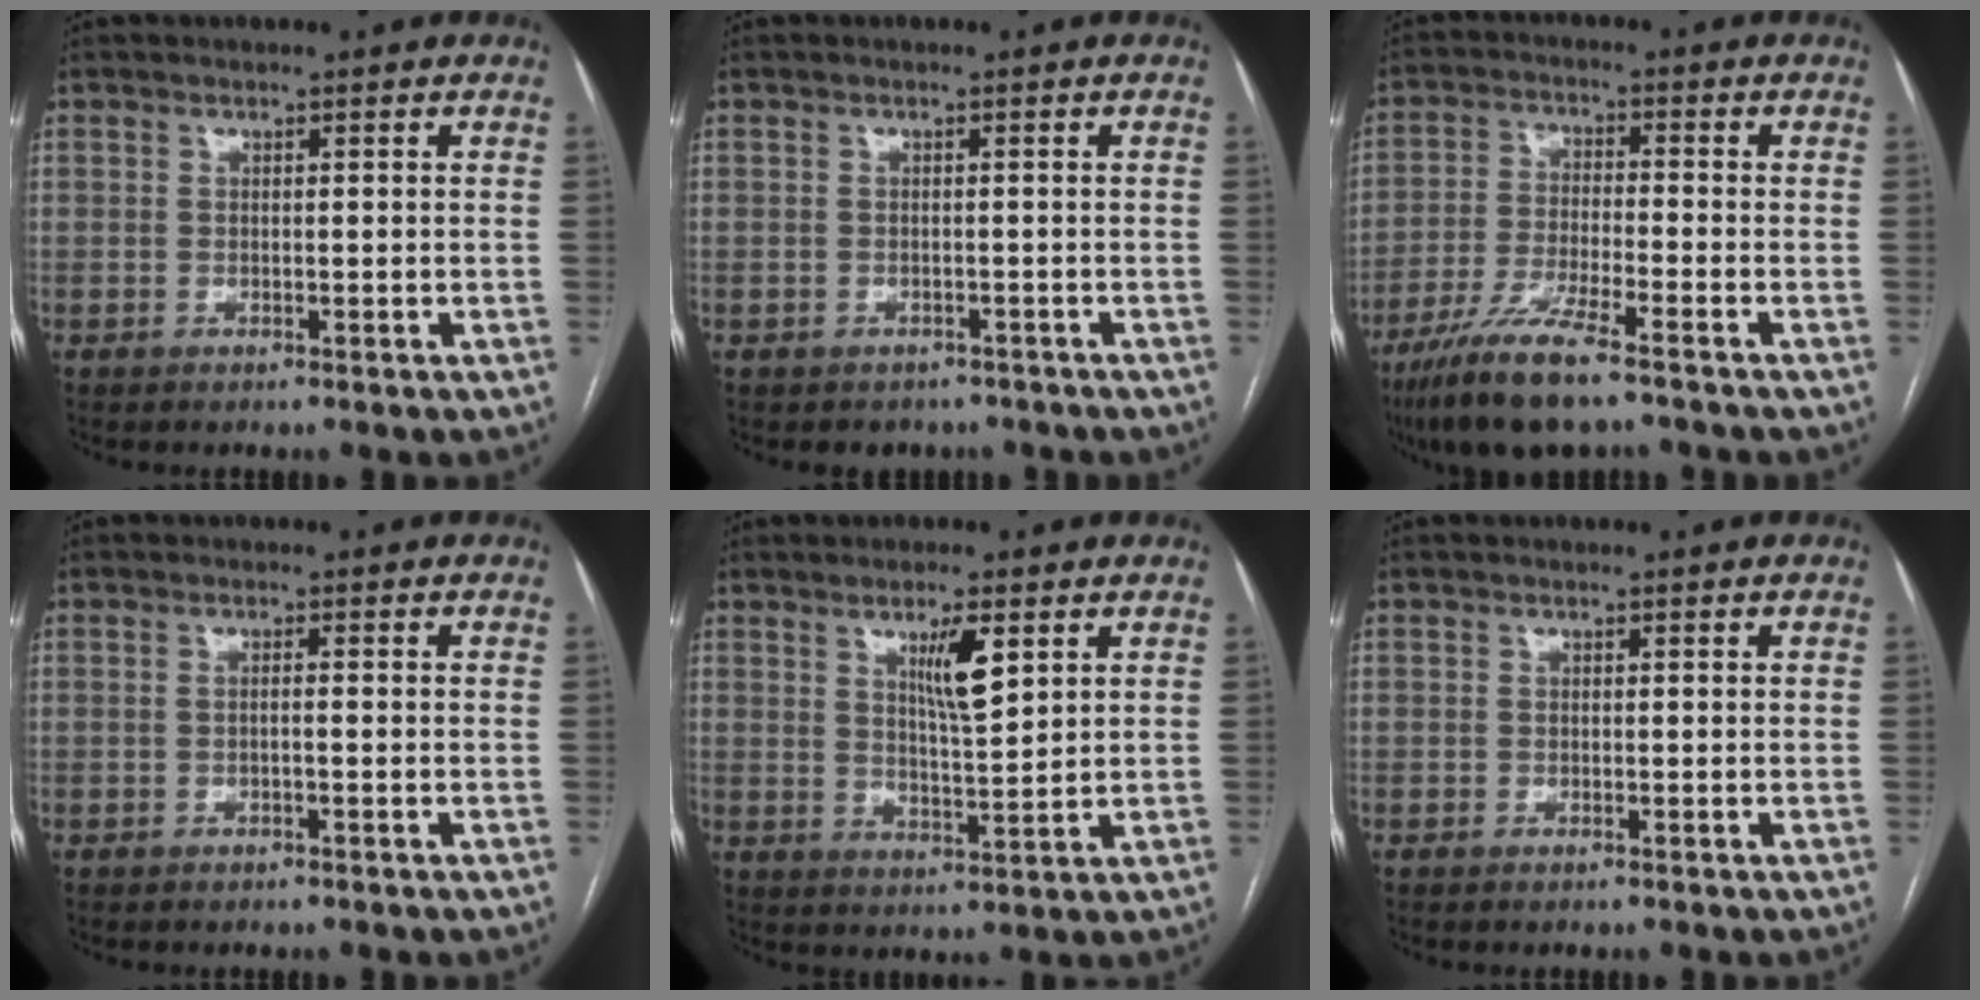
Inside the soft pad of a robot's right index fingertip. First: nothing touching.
{"total": 3.5, "force": [-2.8, 2.0, 0.1], "torque": [-0.002, 0.007, -0.036]}
{"total": 10.8, "force": [-7.6, 1.2, 7.5], "torque": [-0.150, -0.028, -0.141]}
{"total": 0.9, "force": [-0.3, -0.1, 0.8], "torque": [-0.012, 0.002, -0.005]}
{"total": 6.1, "force": [2.8, 0.8, 5.4], "torque": [-0.093, -0.006, 0.050]}
{"total": 0.0}